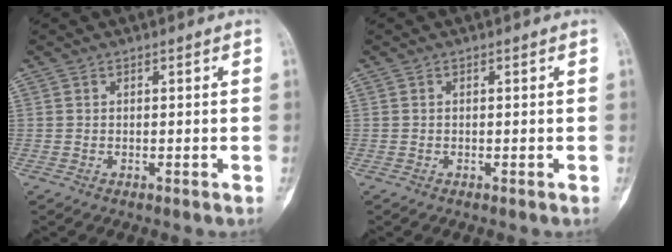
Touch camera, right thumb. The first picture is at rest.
{"total": 0.0}